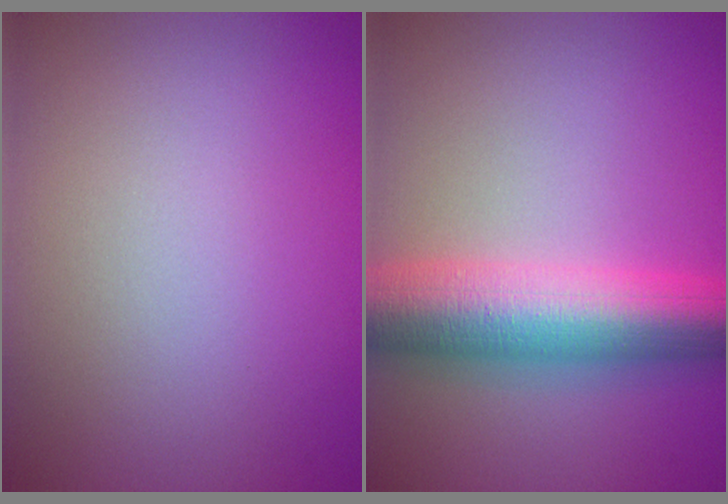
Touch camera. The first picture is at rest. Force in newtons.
{"total": 9.4, "press": 9.4, "slide": 0.3}